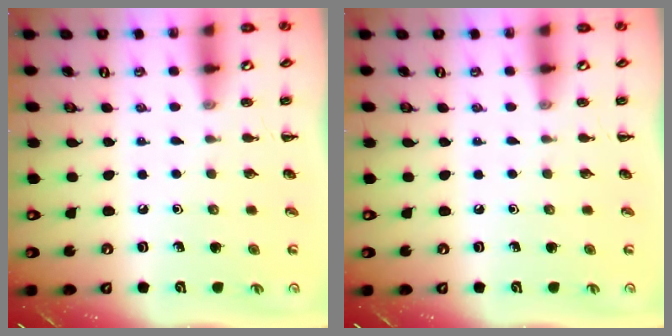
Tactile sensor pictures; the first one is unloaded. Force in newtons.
{"total": 0.0}